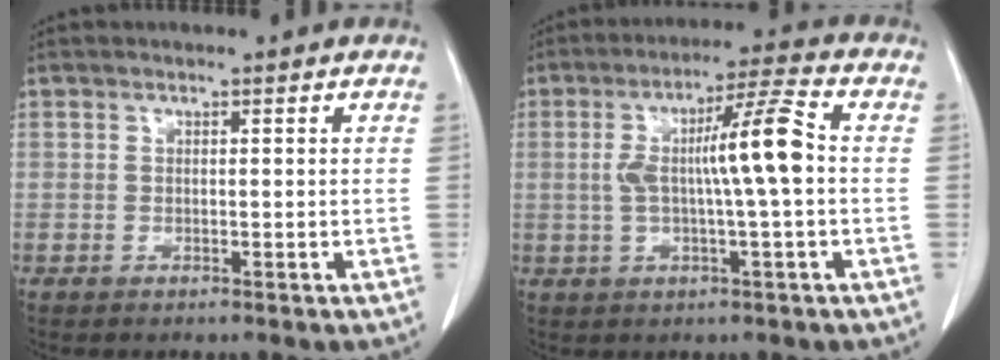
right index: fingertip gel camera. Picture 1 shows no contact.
{"total": 9.7, "force": [0.3, 0.4, 9.7], "torque": [-0.173, 0.022, 0.002]}